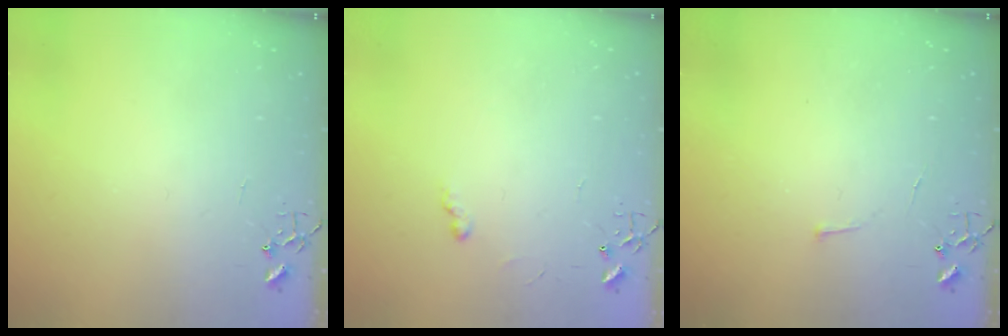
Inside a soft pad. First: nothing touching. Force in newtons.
{"total": 4.6, "press": 4.5, "slide": 0.6}
{"total": 2.9, "press": 2.9, "slide": 0.4}